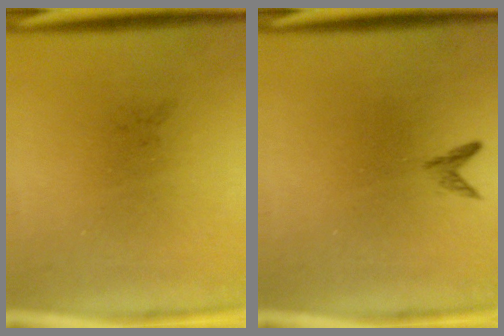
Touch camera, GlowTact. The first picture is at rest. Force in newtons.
{"total": 0.8}